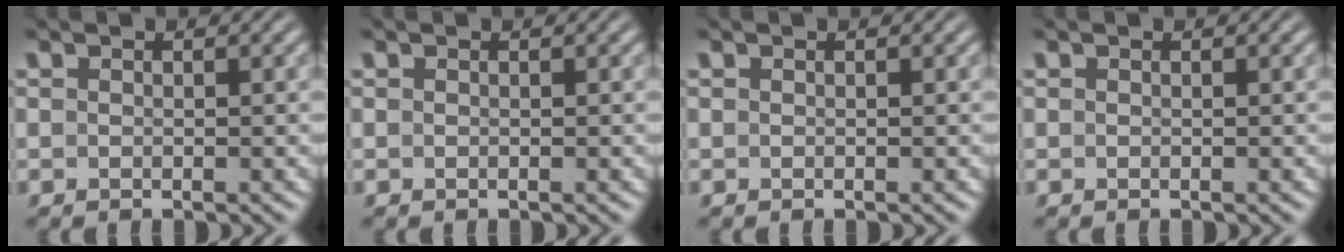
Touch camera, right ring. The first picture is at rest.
{"total": 0.0}
{"total": 0.0}
{"total": 0.0}